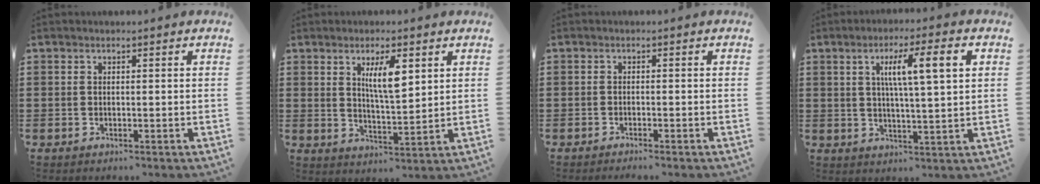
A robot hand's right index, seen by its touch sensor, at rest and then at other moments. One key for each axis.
{"total": 6.0, "fx": 2.4, "fy": 1.7, "fz": 5.2, "tx": -0.100, "ty": 0.003, "tz": 0.038}
{"total": 0.9, "fx": -0.9, "fy": -0.1, "fz": 0.3, "tx": -0.006, "ty": -0.001, "tz": -0.017}
{"total": 8.1, "fx": 2.3, "fy": 1.5, "fz": 7.6, "tx": -0.144, "ty": 0.002, "tz": 0.031}